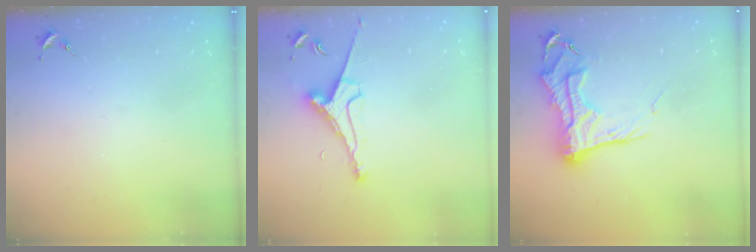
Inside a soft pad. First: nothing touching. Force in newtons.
{"total": 8.4, "press": 8.3, "slide": 1.1}
{"total": 16.3, "press": 16.3, "slide": 1.6}